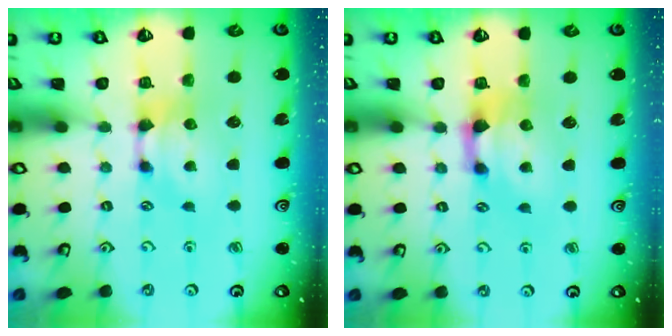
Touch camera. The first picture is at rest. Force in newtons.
{"total": 1.5, "press": 0.5, "slide": 1.4}